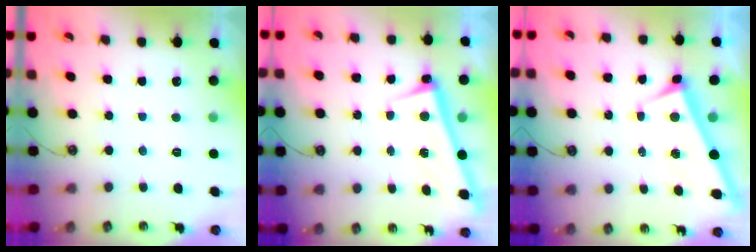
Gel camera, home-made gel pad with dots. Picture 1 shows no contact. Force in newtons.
{"total": 1.0, "press": 0.6, "slide": 0.8}
{"total": 3.2, "press": 3.2, "slide": 0.5}